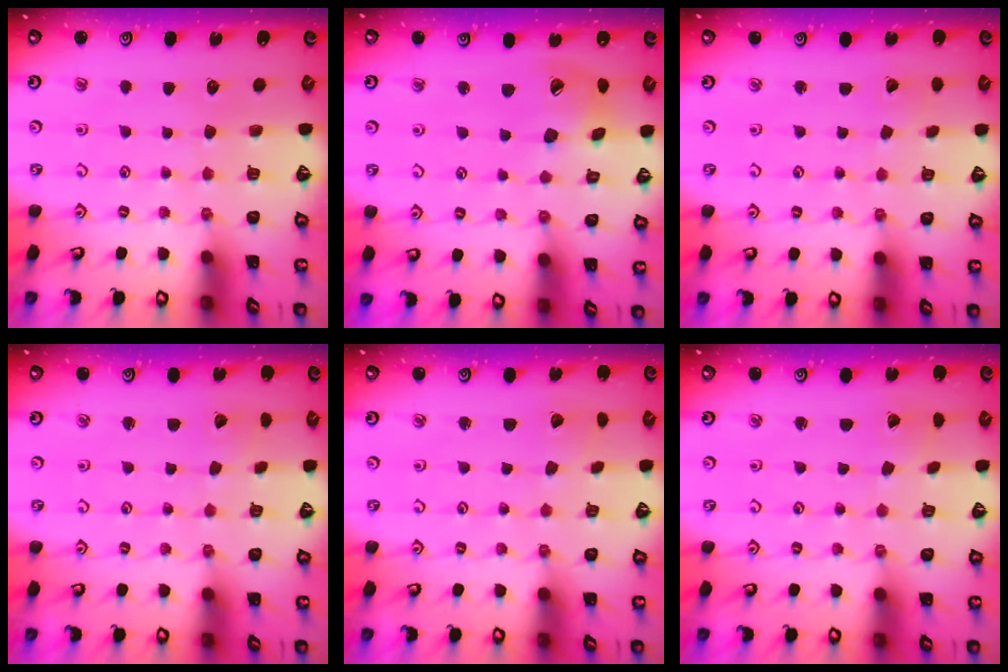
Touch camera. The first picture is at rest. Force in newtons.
{"total": 15.2, "press": 15.0, "slide": 2.2}
{"total": 1.6, "press": 1.6, "slide": 0.0}
{"total": 1.3, "press": 1.3, "slide": 0.0}
{"total": 2.4, "press": 2.4, "slide": 0.2}
{"total": 1.5, "press": 1.5, "slide": 0.2}